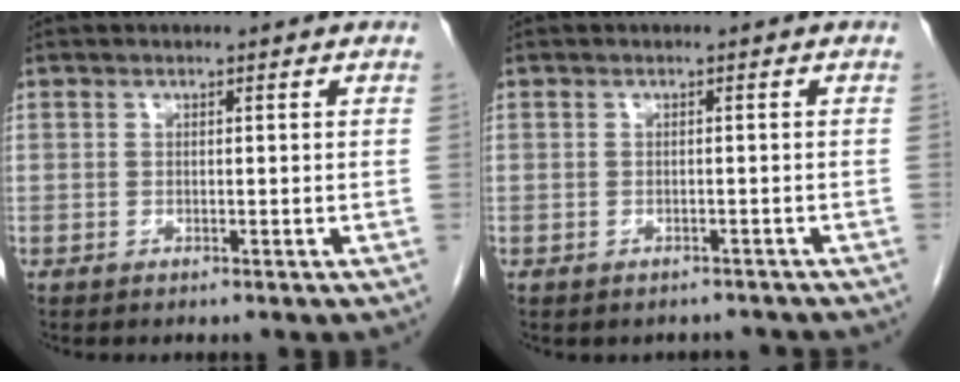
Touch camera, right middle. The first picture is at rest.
{"total": 2.2, "force": [-1.9, 1.1, 0.1], "torque": [0.001, 0.003, -0.026]}